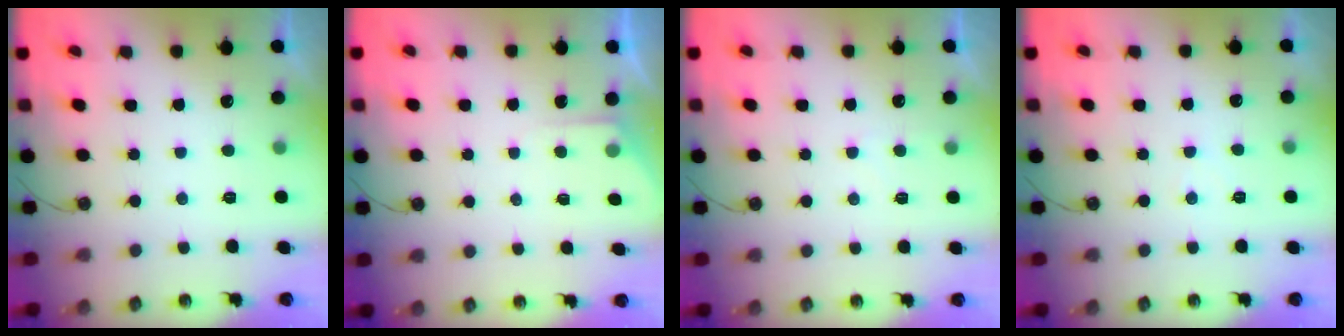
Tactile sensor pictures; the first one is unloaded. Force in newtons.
{"total": 3.7, "press": 3.7, "slide": 0.4}
{"total": 3.9, "press": 3.9, "slide": 0.5}
{"total": 3.8, "press": 3.7, "slide": 0.5}